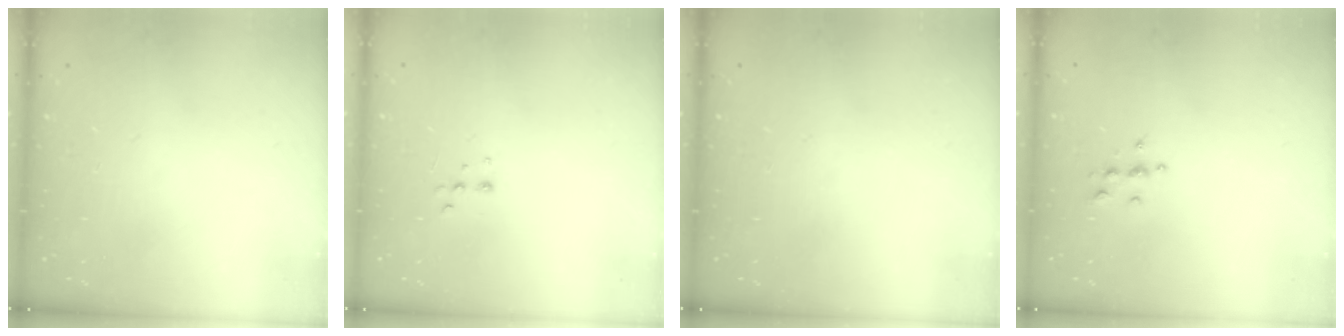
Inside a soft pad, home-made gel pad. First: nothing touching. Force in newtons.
{"total": 3.4, "press": 3.3, "slide": 0.8}
{"total": 0.0}
{"total": 4.0, "press": 3.9, "slide": 0.6}